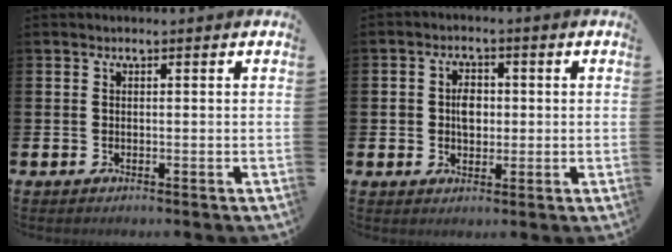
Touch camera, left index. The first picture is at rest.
{"total": 3.5, "force": [0.3, 2.7, 2.3], "torque": [-0.020, 0.001, -0.005]}